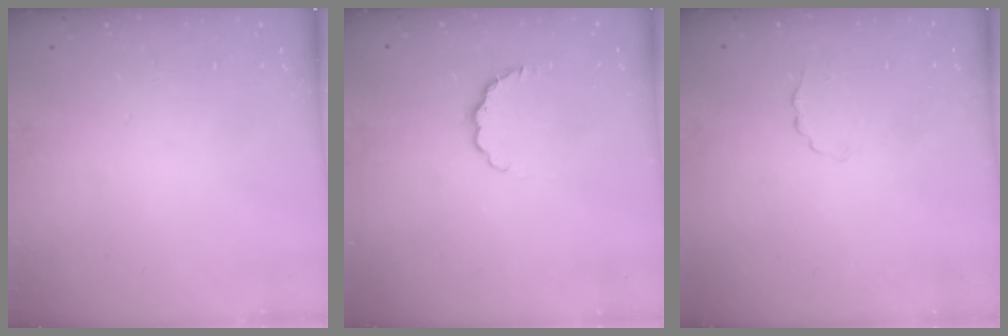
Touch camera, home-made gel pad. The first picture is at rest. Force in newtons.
{"total": 4.4, "press": 4.2, "slide": 1.2}
{"total": 2.0, "press": 1.9, "slide": 0.6}